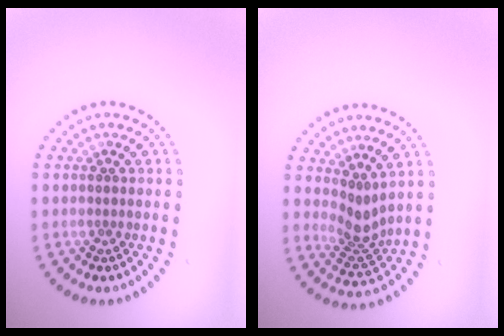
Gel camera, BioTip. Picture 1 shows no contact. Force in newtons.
{"total": 2.7, "press": 2.0, "slide": 1.8}